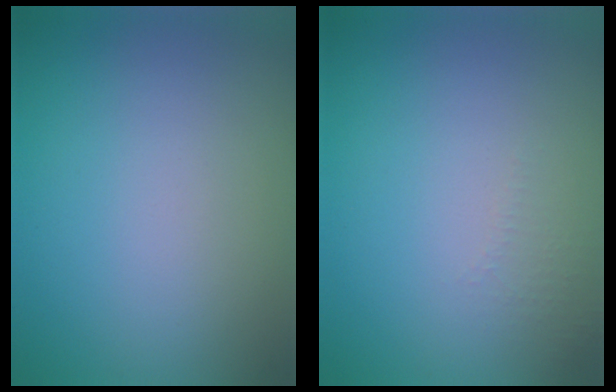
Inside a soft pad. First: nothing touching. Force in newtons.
{"total": 1.0, "press": 0.9, "slide": 0.3}